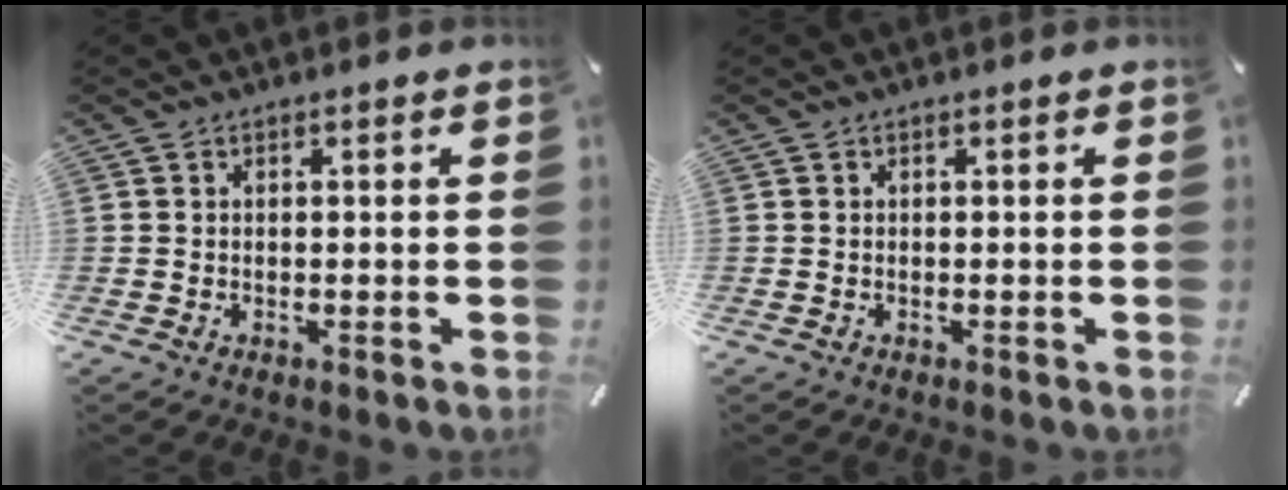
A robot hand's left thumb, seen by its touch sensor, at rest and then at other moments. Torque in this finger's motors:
{"motor_torque": [0.00, 0.00, 0.00, 0.00, 0.00]}